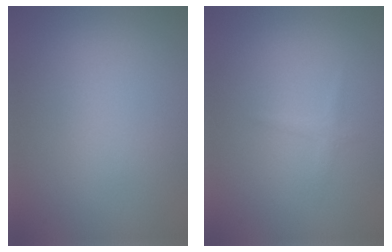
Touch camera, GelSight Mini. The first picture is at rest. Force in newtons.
{"total": 0.8, "press": 0.8, "slide": 0.0}